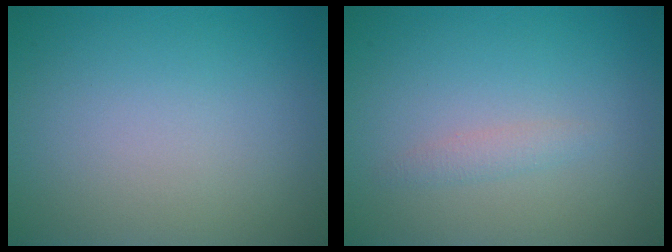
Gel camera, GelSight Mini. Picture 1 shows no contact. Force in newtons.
{"total": 1.0, "press": 1.0, "slide": 0.0}